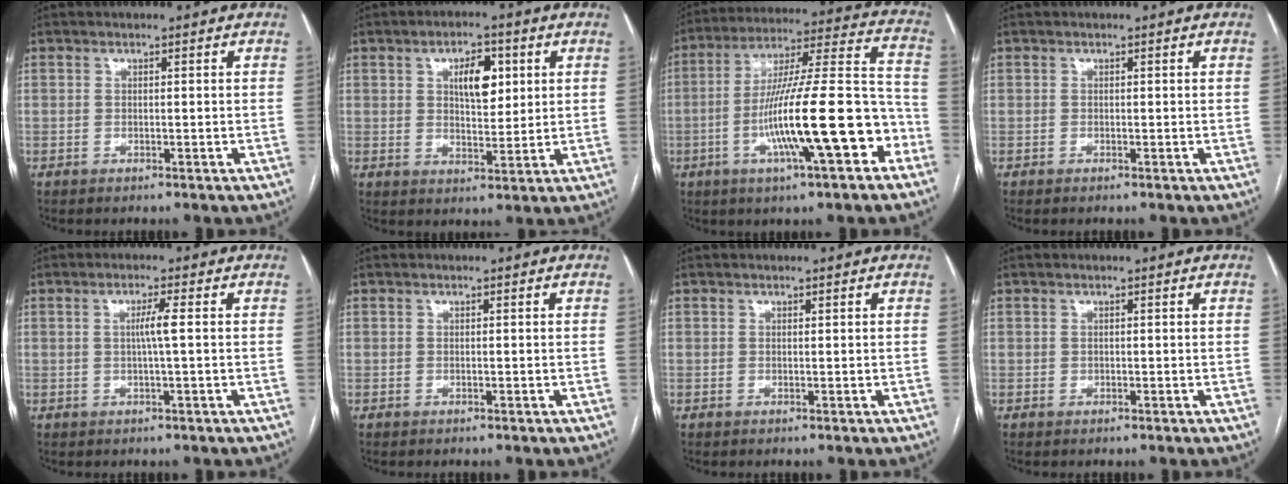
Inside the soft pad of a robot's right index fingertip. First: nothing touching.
{"total": 6.6, "force": [2.2, 3.0, 5.4], "torque": [-0.088, 0.007, 0.041]}
{"total": 19.7, "force": [-7.0, 2.2, 18.3], "torque": [-0.294, 0.008, -0.110]}
{"total": 0.0}
{"total": 2.7, "force": [0.2, -0.5, 2.6], "torque": [-0.050, -0.001, 0.002]}
{"total": 0.0}
{"total": 0.0}
{"total": 0.0}